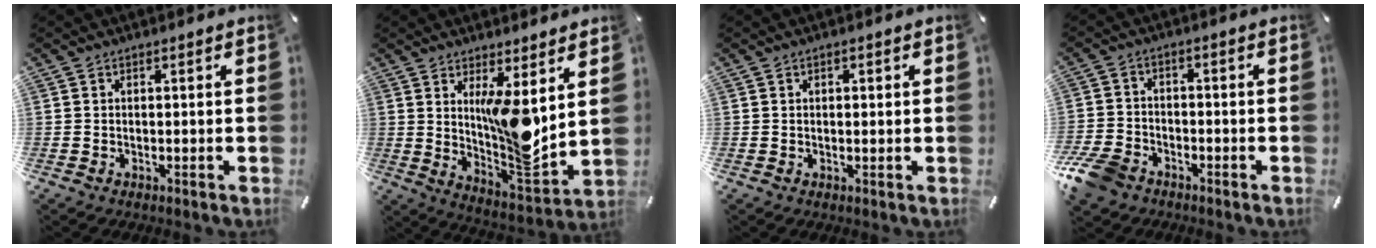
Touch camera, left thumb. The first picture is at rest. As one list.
[{"total": 12.3, "force": [3.9, 4.1, 11.0], "torque": [-0.182, -0.058, 0.068]}, {"total": 0.9, "force": [0.2, 0.6, 0.6], "torque": [-0.014, 0.005, 0.002]}, {"total": 7.9, "force": [-5.1, 5.1, 3.4], "torque": [-0.072, 0.026, -0.096]}]